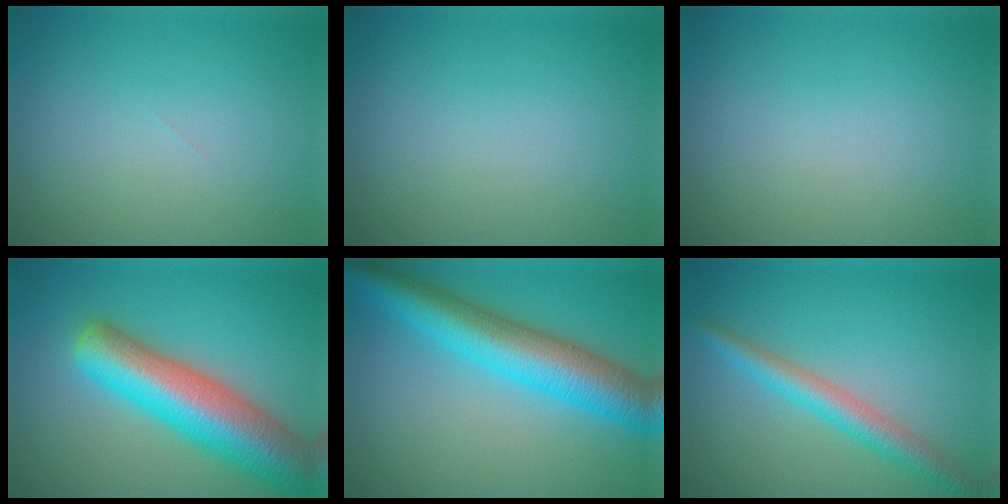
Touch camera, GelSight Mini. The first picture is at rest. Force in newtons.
{"total": 0.0}
{"total": 0.0}
{"total": 10.8, "press": 10.8, "slide": 0.4}
{"total": 8.5, "press": 8.5, "slide": 0.1}
{"total": 3.8, "press": 3.8, "slide": 0.1}